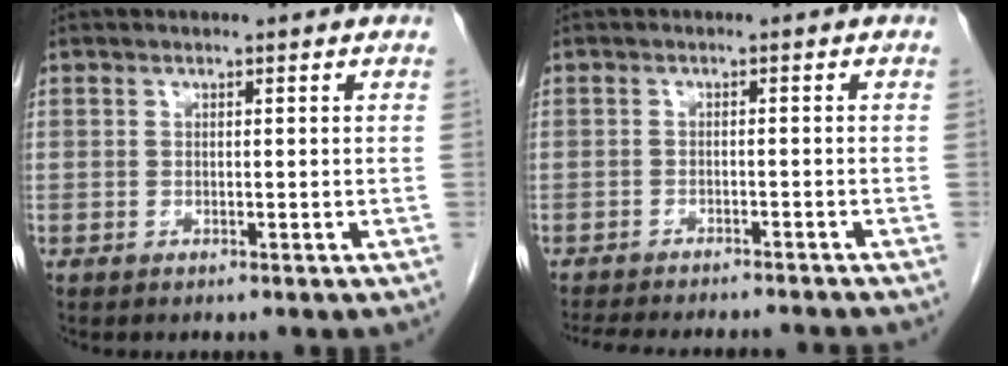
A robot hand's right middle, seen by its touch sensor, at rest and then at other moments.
{"total": 12.3, "force": [-11.5, 1.0, 4.4], "torque": [-0.061, -0.007, -0.153]}